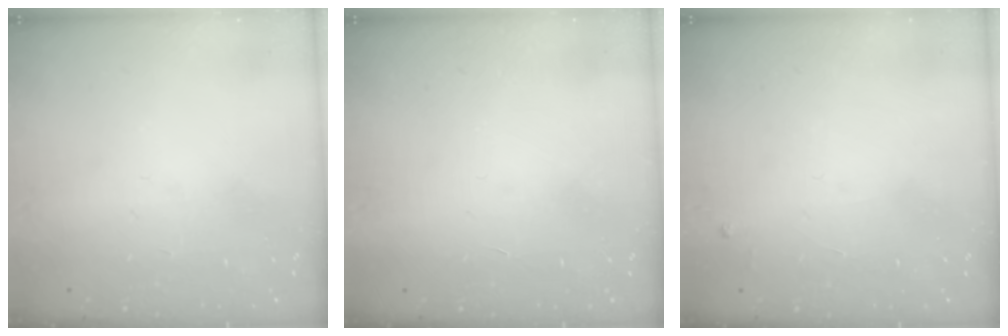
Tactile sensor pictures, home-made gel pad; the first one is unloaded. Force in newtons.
{"total": 1.6, "press": 1.6, "slide": 0.1}
{"total": 2.4, "press": 2.4, "slide": 0.4}